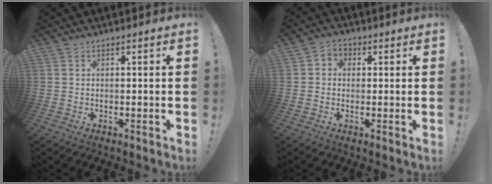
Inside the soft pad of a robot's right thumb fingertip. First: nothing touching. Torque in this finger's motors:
{"motor_torque": [0.64, 0.56, 0.45, -0.05, 0.00]}